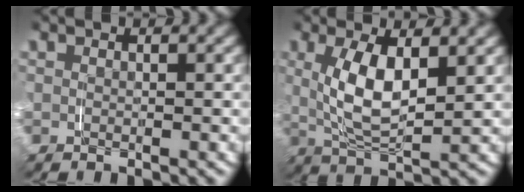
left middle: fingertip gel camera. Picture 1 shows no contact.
{"total": 5.8, "force": [1.2, 2.6, 5.0], "torque": [-0.104, -0.009, 0.028]}